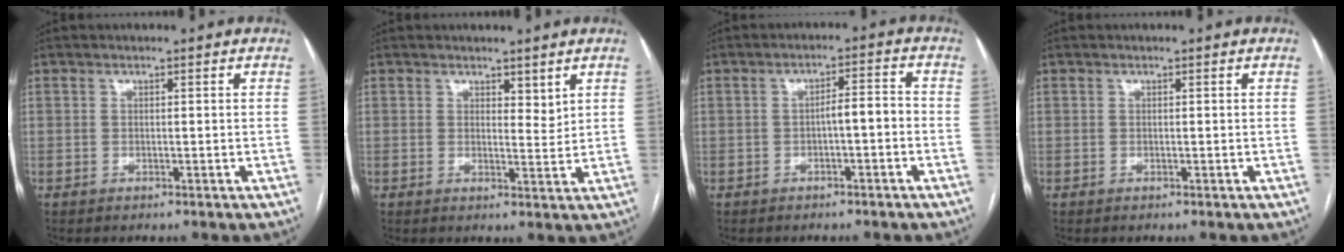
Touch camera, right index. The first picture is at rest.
{"total": 2.6, "force": [1.9, 1.1, 1.3], "torque": [-0.017, -0.008, 0.033]}
{"total": 3.6, "force": [-1.1, 0.9, 3.3], "torque": [-0.049, 0.017, -0.014]}
{"total": 0.0}